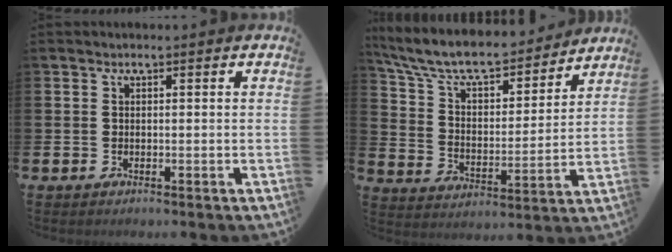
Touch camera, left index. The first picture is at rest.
{"total": 9.2, "force": [8.3, 2.5, 3.1], "torque": [-0.100, -0.060, 0.142]}